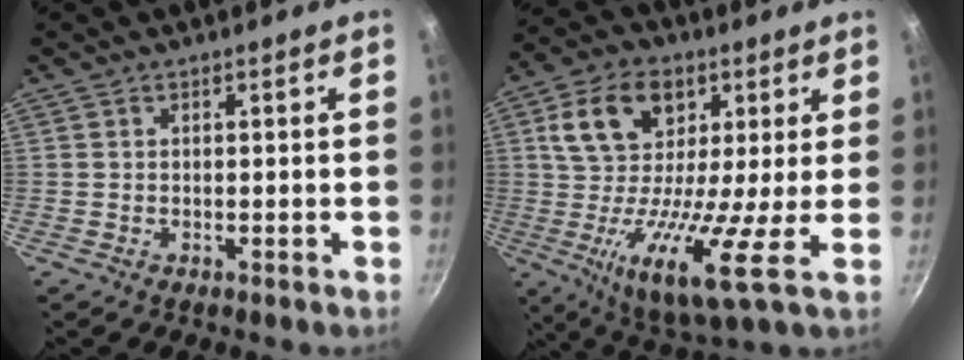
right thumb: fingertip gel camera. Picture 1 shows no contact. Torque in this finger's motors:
{"motor_torque": [-1.10, 2.27, 1.97, -0.53, 0.47]}